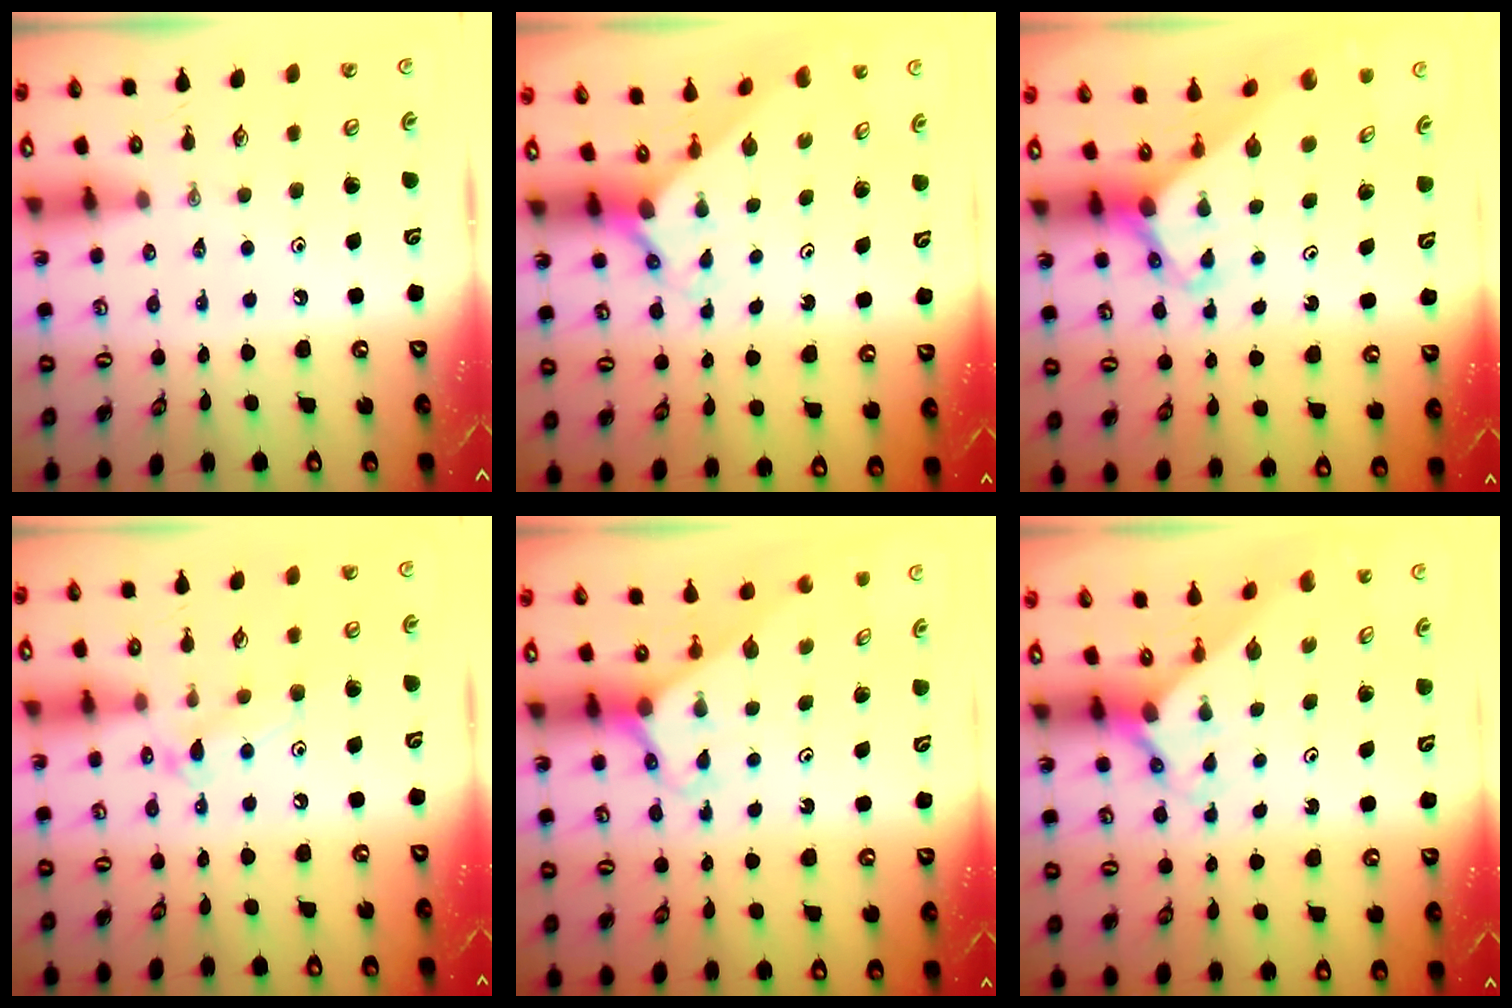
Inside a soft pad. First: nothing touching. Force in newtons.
{"total": 1.2, "press": 1.2, "slide": 0.1}
{"total": 3.7, "press": 3.7, "slide": 0.2}
{"total": 12.0, "press": 12.0, "slide": 0.9}
{"total": 2.5, "press": 2.5, "slide": 0.2}
{"total": 1.7, "press": 1.7, "slide": 0.1}